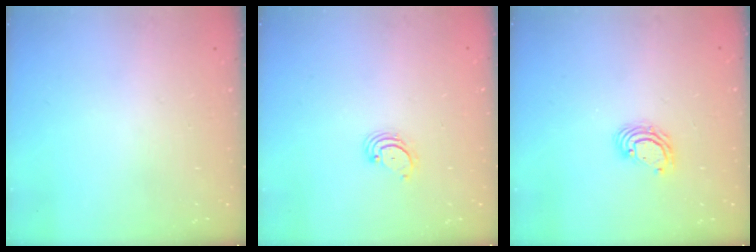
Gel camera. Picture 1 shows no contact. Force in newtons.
{"total": 2.7, "press": 2.7, "slide": 0.3}
{"total": 5.1, "press": 5.1, "slide": 0.2}